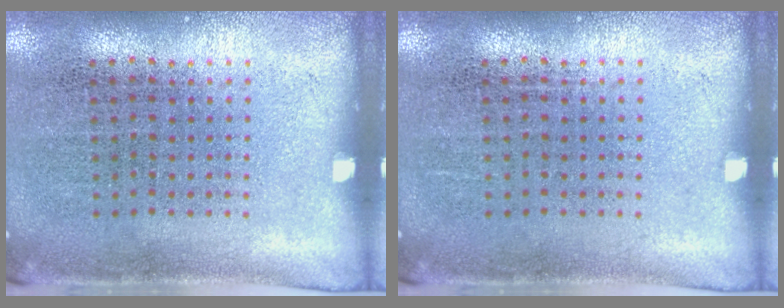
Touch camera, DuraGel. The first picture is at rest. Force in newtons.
{"total": 0.0}